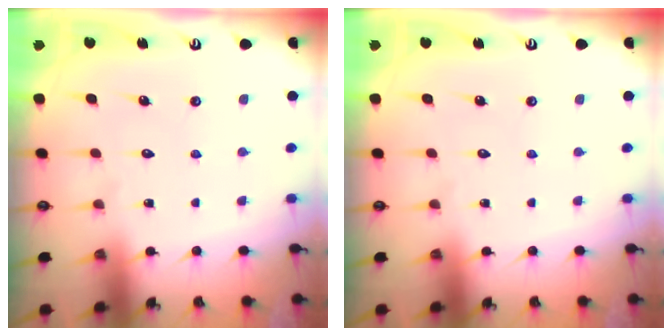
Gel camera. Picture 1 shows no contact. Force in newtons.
{"total": 0.0}